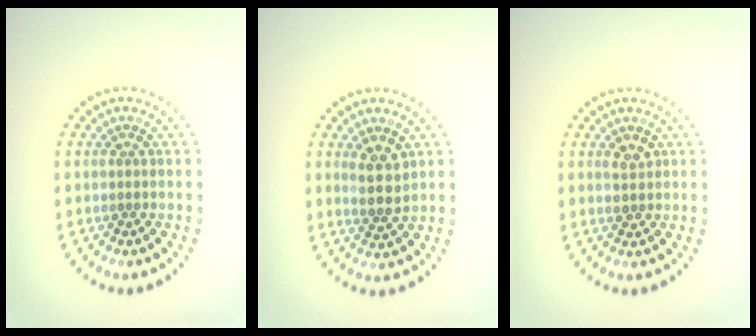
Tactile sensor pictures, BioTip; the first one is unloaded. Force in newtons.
{"total": 2.6, "press": 2.3, "slide": 1.1}
{"total": 1.5, "press": 1.4, "slide": 0.3}